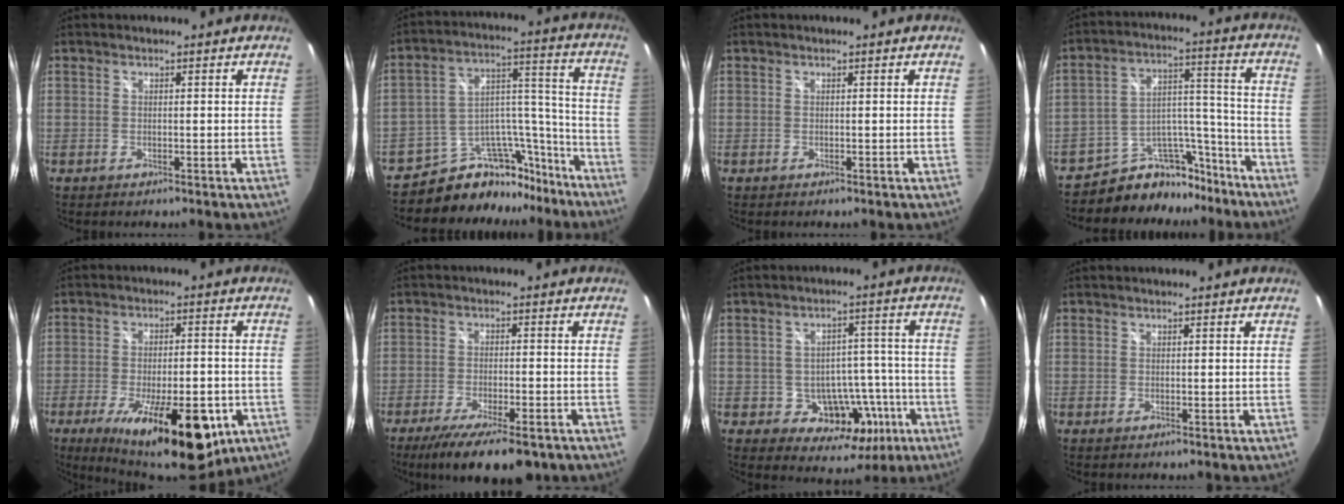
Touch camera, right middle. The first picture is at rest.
{"total": 15.7, "force": [-13.5, 7.3, 3.2], "torque": [-0.047, 0.076, -0.200]}
{"total": 0.0}
{"total": 13.8, "force": [-11.5, 6.8, 3.1], "torque": [-0.048, 0.064, -0.168]}
{"total": 19.6, "force": [-9.5, 7.7, 15.3], "torque": [-0.255, -0.037, -0.126]}
{"total": 13.4, "force": [-9.6, 3.7, 8.5], "torque": [-0.171, -0.040, -0.150]}
{"total": 10.0, "force": [-3.9, 7.9, 4.7], "torque": [-0.072, 0.025, -0.034]}
{"total": 0.0}